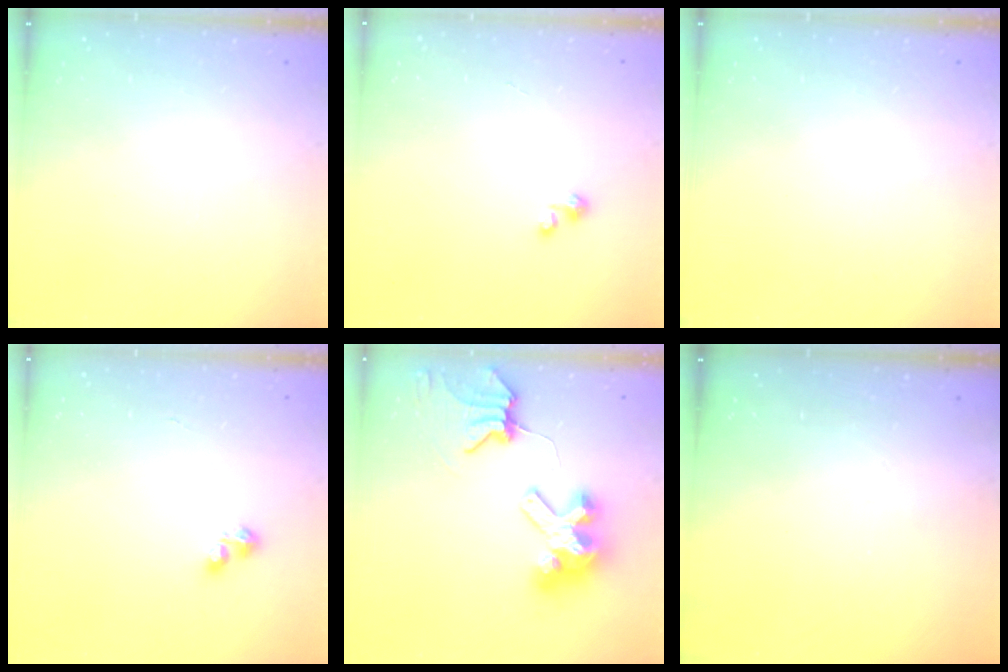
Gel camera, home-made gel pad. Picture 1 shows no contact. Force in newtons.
{"total": 1.4, "press": 1.4, "slide": 0.2}
{"total": 0.0}
{"total": 2.7, "press": 2.7, "slide": 0.5}
{"total": 9.8, "press": 9.7, "slide": 1.4}
{"total": 0.0}